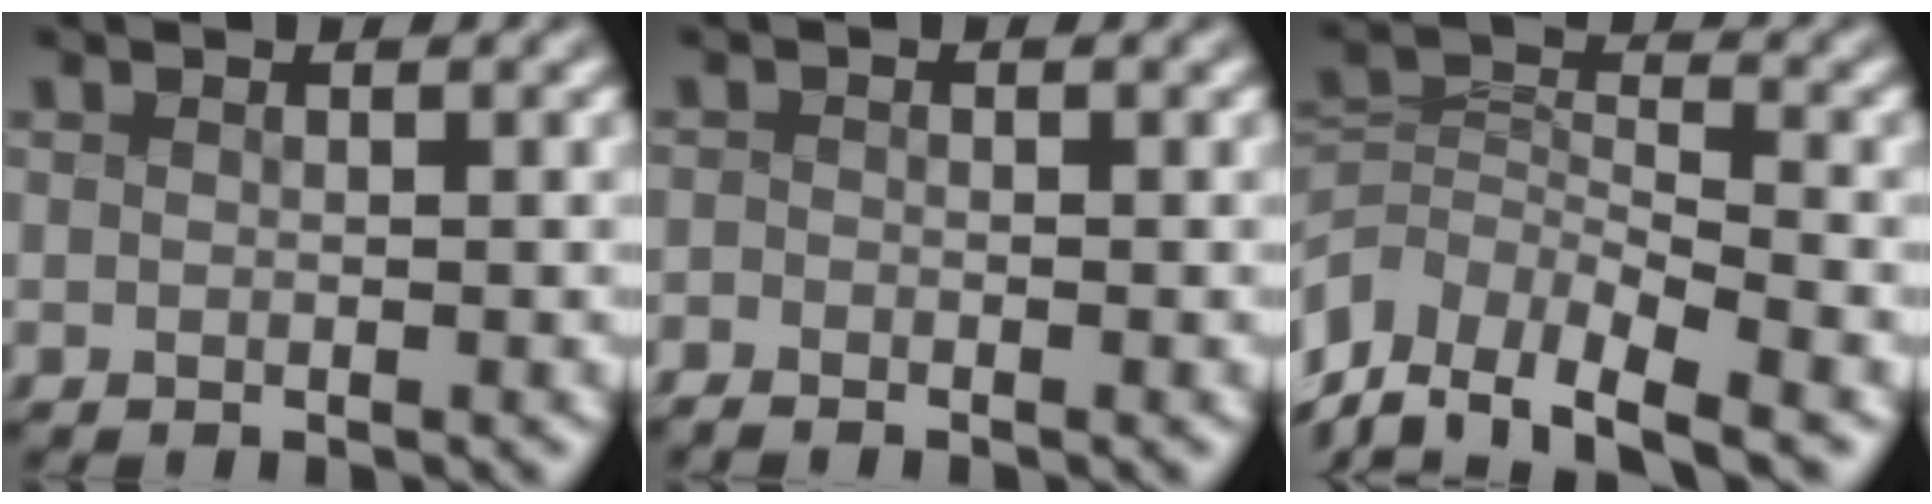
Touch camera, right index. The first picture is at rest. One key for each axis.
{"total": 1.3, "fx": -1.3, "fy": 0.2, "fz": -0.4, "tx": 0.010, "ty": 0.000, "tz": -0.031}
{"total": 10.5, "fx": -4.6, "fy": 7.6, "fz": 5.7, "tx": -0.119, "ty": -0.027, "tz": -0.078}